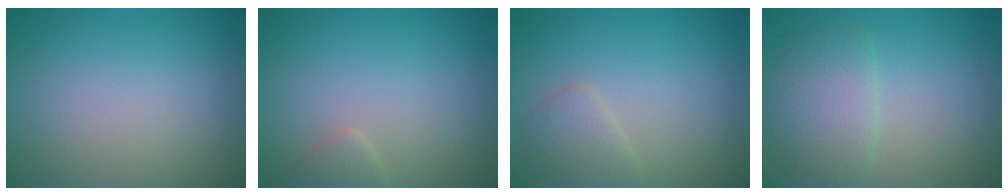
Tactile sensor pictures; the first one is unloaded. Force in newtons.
{"total": 1.0, "press": 1.0, "slide": 0.1}
{"total": 2.0, "press": 2.0, "slide": 0.0}
{"total": 3.6, "press": 3.6, "slide": 0.2}